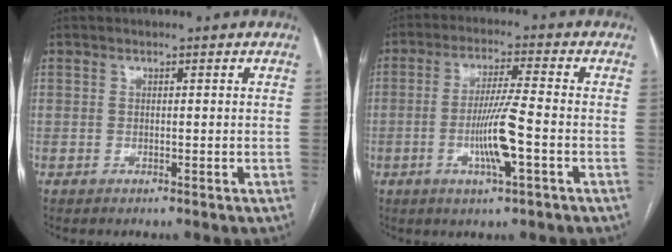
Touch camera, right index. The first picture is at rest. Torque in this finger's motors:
{"motor_torque": [0.01, 0.11, 0.15, 0.07]}